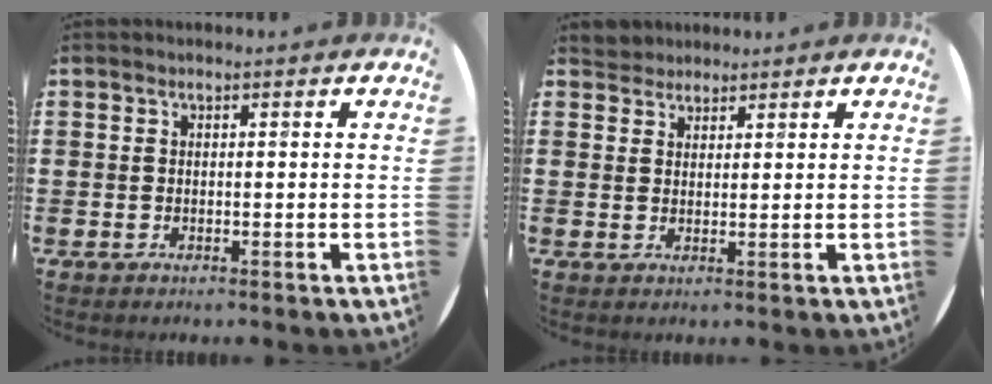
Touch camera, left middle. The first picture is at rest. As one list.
[{"total": 2.4, "force": [2.2, 0.8, -0.3], "torque": [0.002, 0.004, 0.044]}]